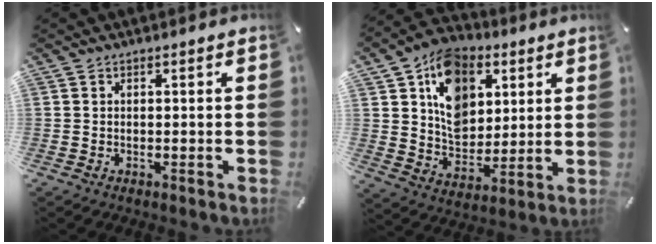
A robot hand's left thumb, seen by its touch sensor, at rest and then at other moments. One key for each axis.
{"total": 14.9, "fx": 5.7, "fy": 11.7, "fz": 7.3, "tx": -0.122, "ty": -0.019, "tz": 0.111}